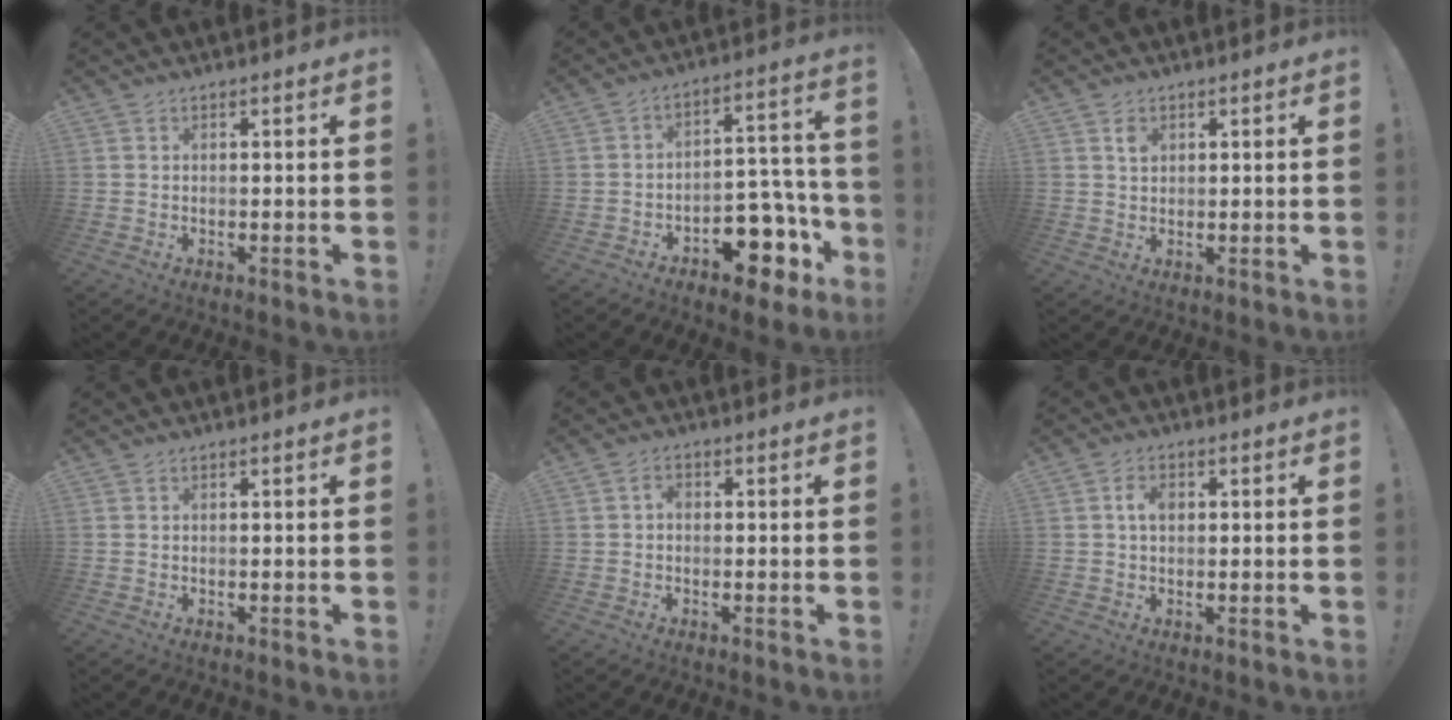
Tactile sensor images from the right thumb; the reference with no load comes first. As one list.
[{"total": 12.9, "force": [-7.8, 7.3, 7.3], "torque": [-0.064, 0.061, -0.124]}, {"total": 2.4, "force": [1.2, 1.7, 1.1], "torque": [-0.003, -0.008, 0.018]}, {"total": 0.0}, {"total": 1.7, "force": [-0.5, 1.2, 1.2], "torque": [-0.024, 0.008, -0.009]}, {"total": 4.0, "force": [0.6, 2.4, 3.2], "torque": [-0.048, 0.003, 0.007]}]